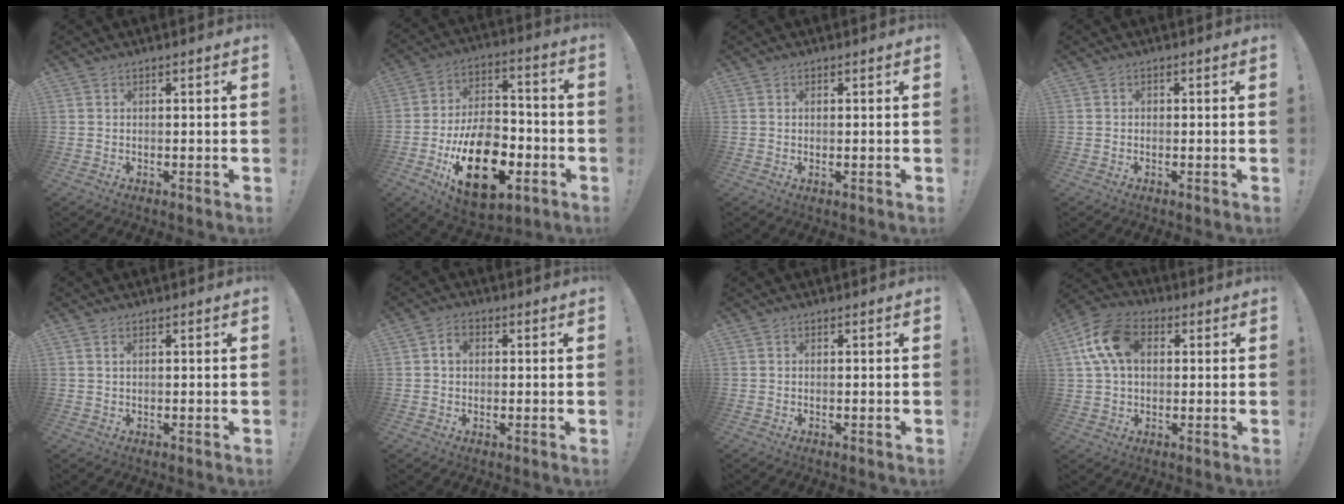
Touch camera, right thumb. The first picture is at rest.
{"total": 23.8, "force": [-8.8, 13.9, 17.2], "torque": [-0.275, 0.056, -0.132]}
{"total": 0.7, "force": [0.3, 0.0, 0.6], "torque": [-0.008, -0.002, 0.005]}
{"total": 0.5, "force": [-0.3, 0.4, 0.2], "torque": [-0.008, 0.003, -0.005]}
{"total": 0.8, "force": [0.3, 0.5, 0.6], "torque": [-0.013, 0.002, 0.007]}
{"total": 3.6, "force": [0.8, 2.6, 2.3], "torque": [-0.035, 0.004, 0.014]}
{"total": 0.0}
{"total": 14.6, "force": [3.6, 9.8, 10.2], "torque": [-0.189, 0.008, 0.069]}